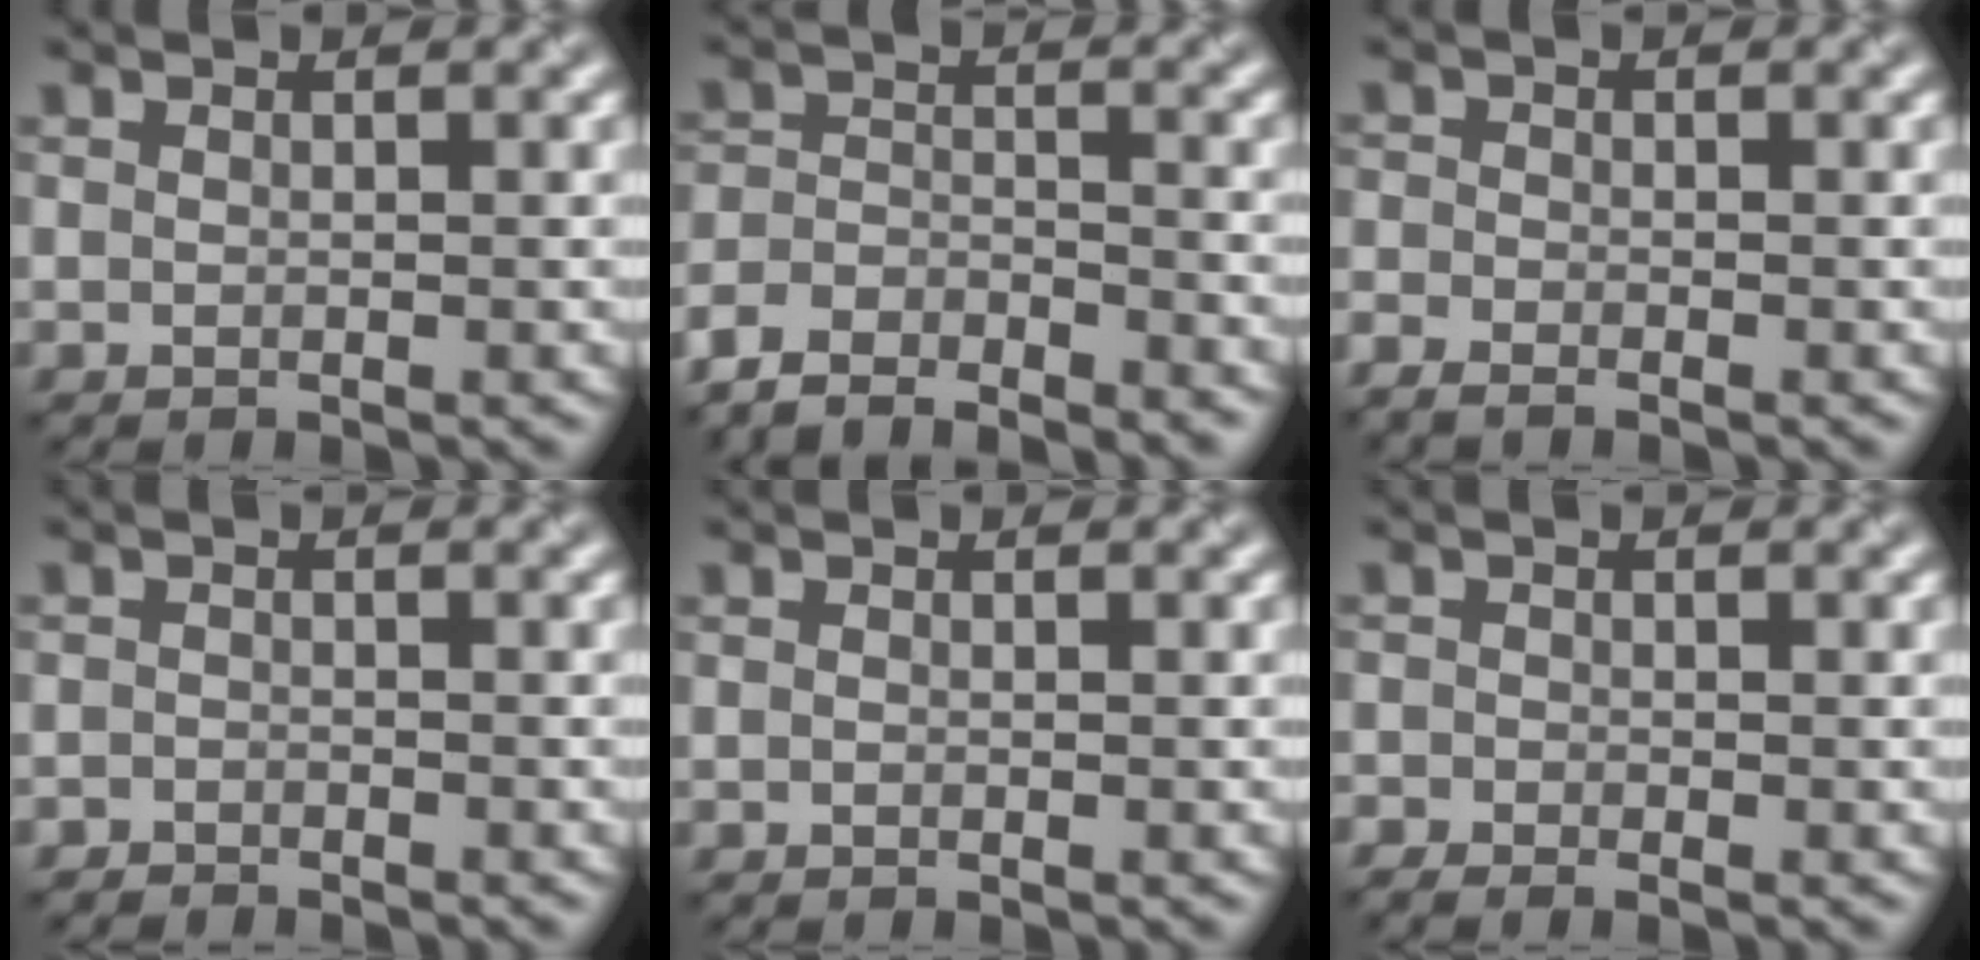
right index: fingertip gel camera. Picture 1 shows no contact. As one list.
[{"total": 5.4, "force": [-5.2, 0.9, 1.2], "torque": [-0.026, -0.007, -0.104]}, {"total": 1.9, "force": [-1.7, 0.5, 0.7], "torque": [-0.019, -0.005, -0.036]}, {"total": 1.4, "force": [-1.3, 0.1, 0.0], "torque": [0.001, 0.001, -0.029]}, {"total": 0.0}, {"total": 1.4, "force": [-1.2, 0.3, 0.5], "torque": [-0.011, -0.004, -0.028]}]